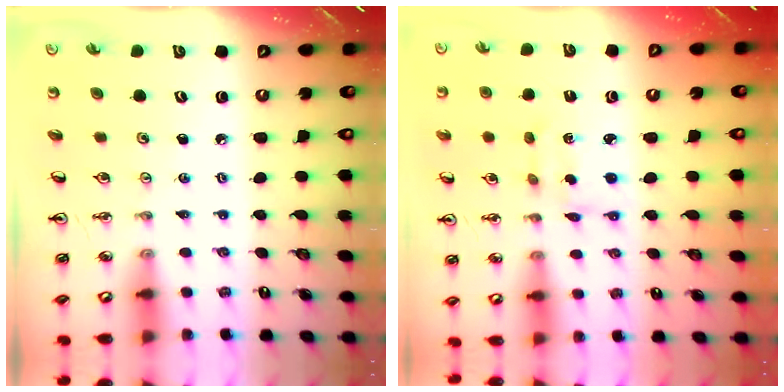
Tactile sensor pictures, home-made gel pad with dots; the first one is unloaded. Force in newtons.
{"total": 2.9, "press": 2.8, "slide": 0.6}